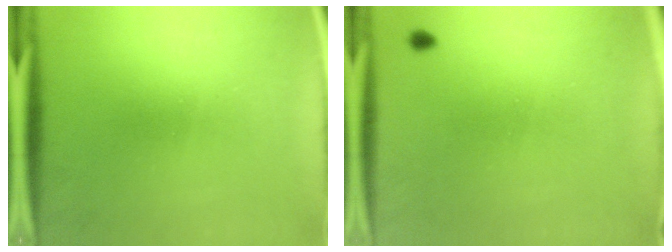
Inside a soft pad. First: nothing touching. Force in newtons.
{"total": 0.8}